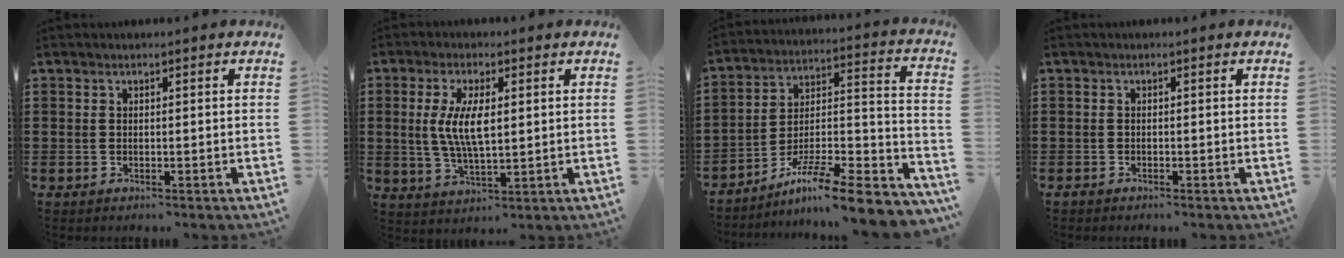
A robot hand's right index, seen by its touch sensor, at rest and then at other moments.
{"total": 7.0, "force": [0.7, 2.6, 6.5], "torque": [-0.141, 0.004, 0.007]}
{"total": 9.9, "force": [-7.9, 0.5, 6.0], "torque": [-0.091, 0.004, -0.154]}
{"total": 0.9, "force": [-0.9, 0.1, 0.0], "torque": [-0.002, -0.003, -0.018]}